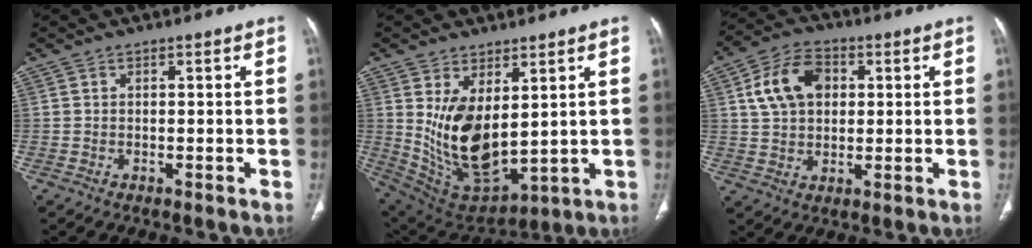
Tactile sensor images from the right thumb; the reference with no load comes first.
{"total": 14.3, "force": [3.2, 7.5, 11.8], "torque": [-0.204, -0.032, 0.091]}
{"total": 11.2, "force": [2.8, 7.8, 7.4], "torque": [-0.119, 0.009, 0.047]}